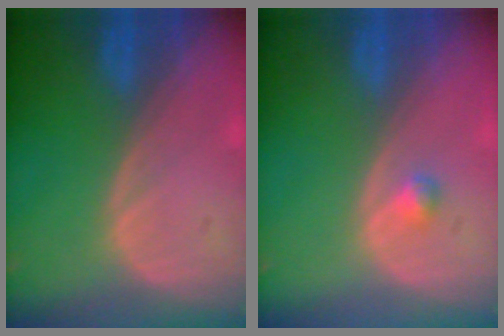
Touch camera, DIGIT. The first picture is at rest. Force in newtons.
{"total": 1.1, "press": 1.1, "slide": 0.1}